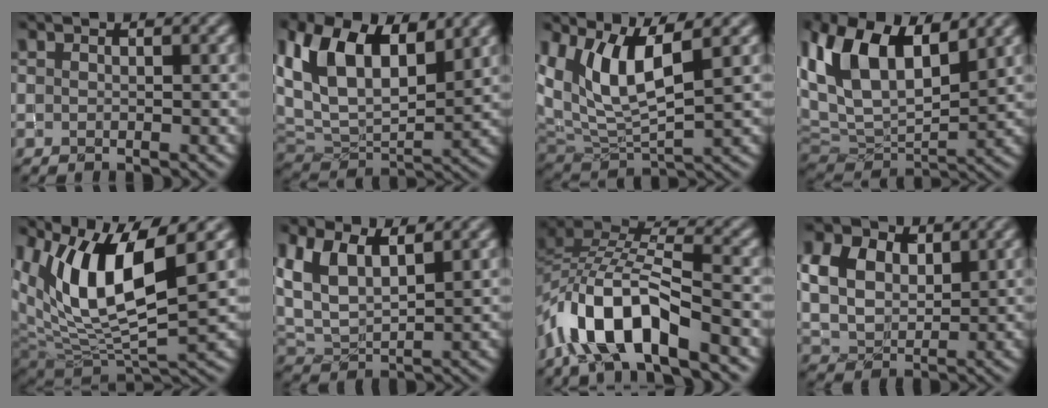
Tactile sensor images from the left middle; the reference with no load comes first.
{"total": 11.5, "force": [4.3, 6.5, 8.4], "torque": [-0.180, -0.002, 0.082]}
{"total": 8.0, "force": [3.3, 3.1, 6.6], "torque": [-0.145, -0.007, 0.065]}
{"total": 12.0, "force": [4.6, 6.4, 9.1], "torque": [-0.197, 0.003, 0.086]}
{"total": 10.3, "force": [4.1, 3.9, 8.6], "torque": [-0.158, -0.011, 0.079]}
{"total": 6.3, "force": [2.7, 3.2, 4.7], "torque": [-0.113, 0.004, 0.049]}
{"total": 9.4, "force": [-5.5, 3.4, 6.8], "torque": [-0.124, 0.013, -0.109]}
{"total": 9.9, "force": [4.6, 6.8, 5.5], "torque": [-0.130, 0.028, 0.068]}